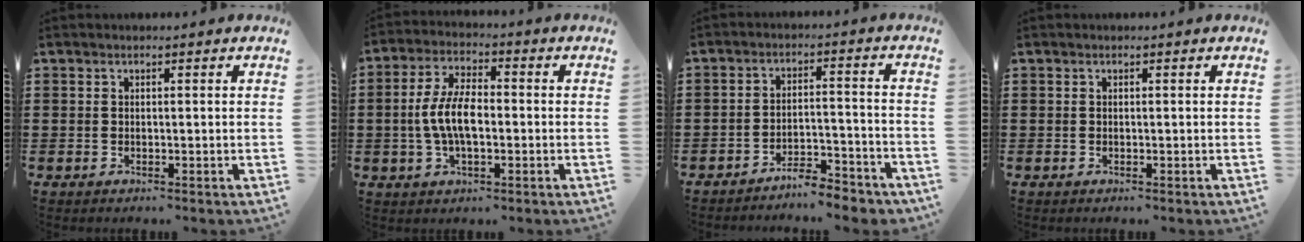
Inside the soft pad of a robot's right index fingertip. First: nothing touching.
{"total": 7.6, "force": [-0.9, 3.4, 6.8], "torque": [-0.155, -0.003, -0.024]}
{"total": 5.0, "force": [-4.9, 0.4, 1.3], "torque": [-0.023, 0.007, -0.097]}
{"total": 0.0}